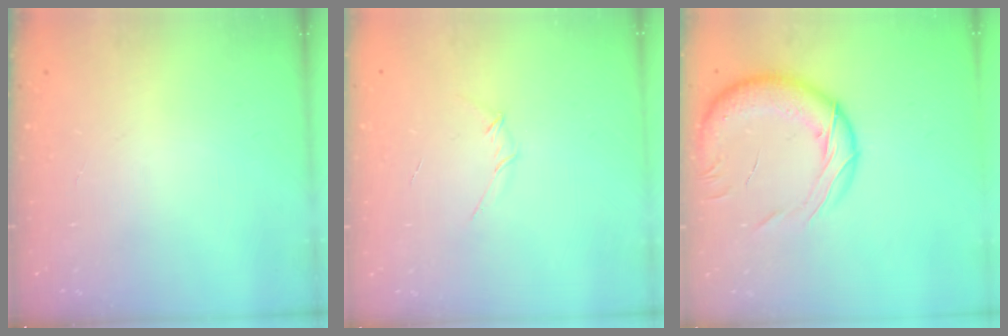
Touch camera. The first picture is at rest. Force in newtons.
{"total": 3.1, "press": 3.0, "slide": 1.0}
{"total": 19.1, "press": 18.6, "slide": 4.3}